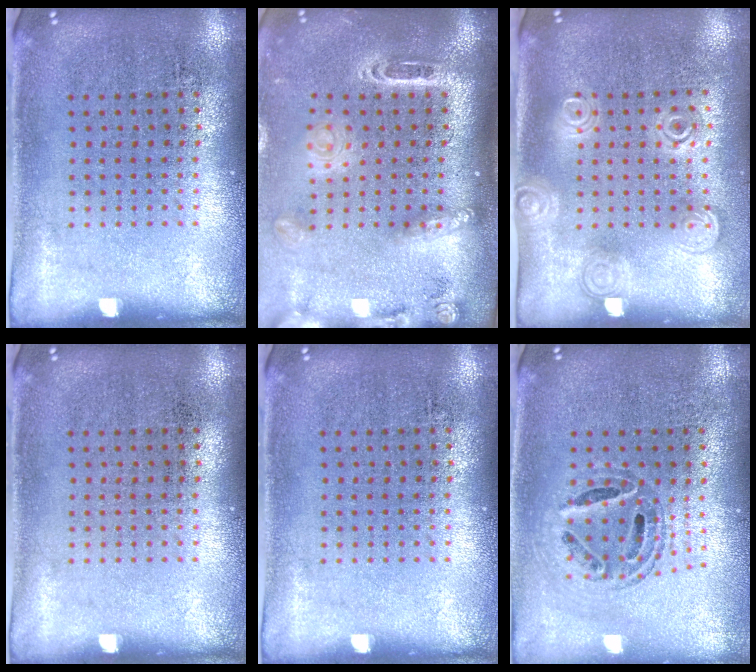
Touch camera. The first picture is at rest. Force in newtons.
{"total": 2.5, "press": 1.8, "slide": 1.8}
{"total": 1.5, "press": 1.4, "slide": 0.7}
{"total": 0.0}
{"total": 0.0}
{"total": 0.8, "press": 0.7, "slide": 0.1}